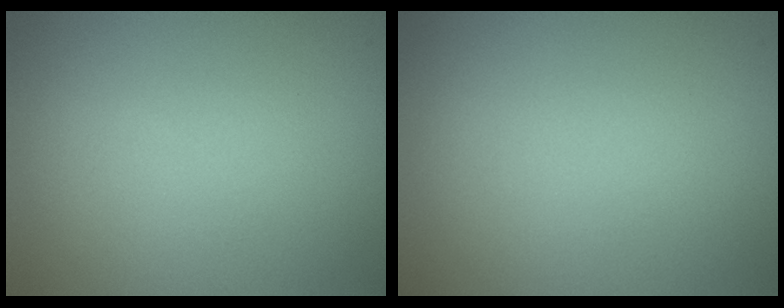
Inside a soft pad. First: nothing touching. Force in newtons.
{"total": 0.0}